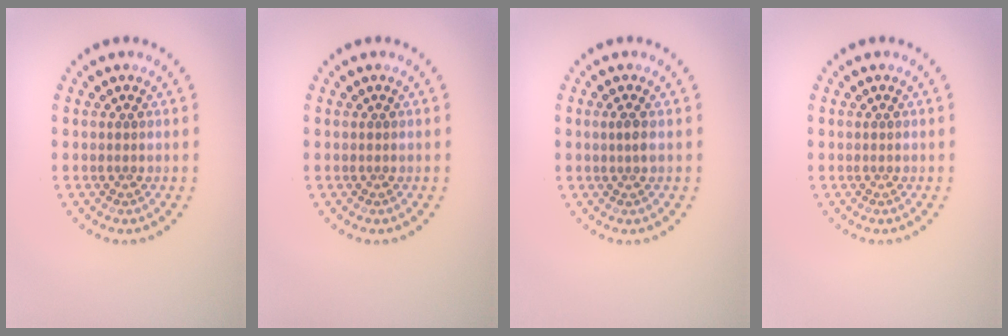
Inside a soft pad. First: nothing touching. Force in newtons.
{"total": 0.0}
{"total": 1.0, "press": 0.8, "slide": 0.6}
{"total": 0.0}